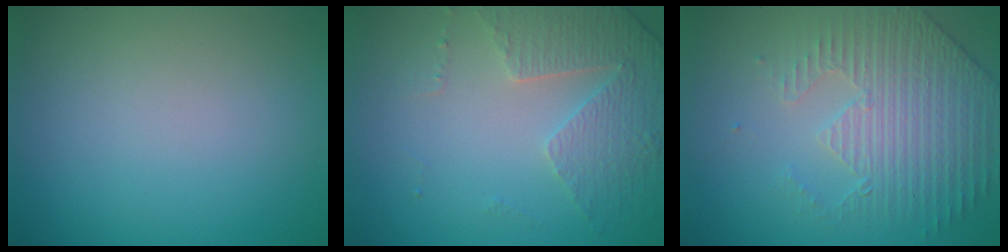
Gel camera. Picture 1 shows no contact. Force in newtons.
{"total": 4.7, "press": 3.4, "slide": 3.3}
{"total": 4.4, "press": 3.6, "slide": 2.6}